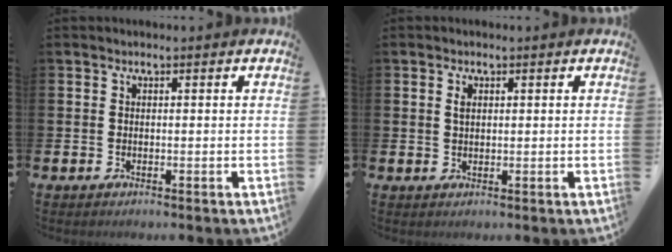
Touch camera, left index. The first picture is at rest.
{"total": 1.2, "force": [0.6, 0.7, 0.7], "torque": [0.001, -0.002, 0.006]}